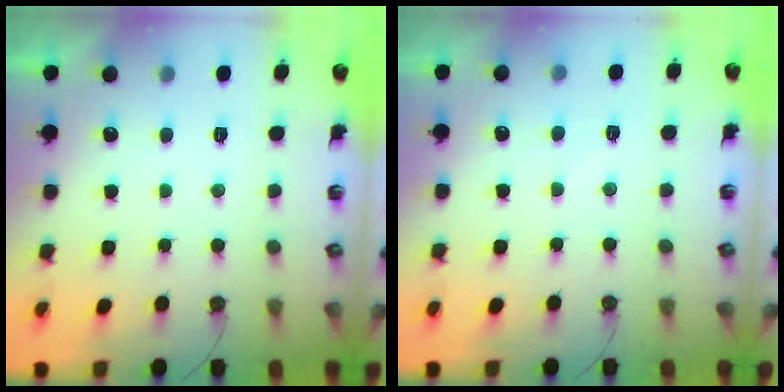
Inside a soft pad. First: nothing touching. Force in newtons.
{"total": 2.1, "press": 2.1, "slide": 0.3}